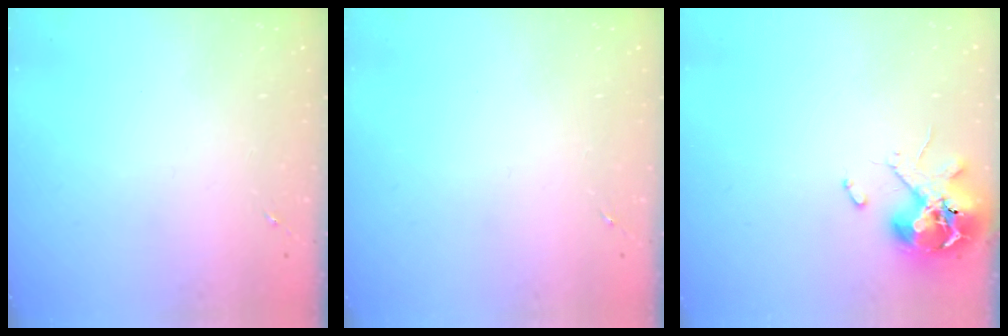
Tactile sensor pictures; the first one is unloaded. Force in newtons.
{"total": 0.0}
{"total": 10.7, "press": 10.6, "slide": 1.4}